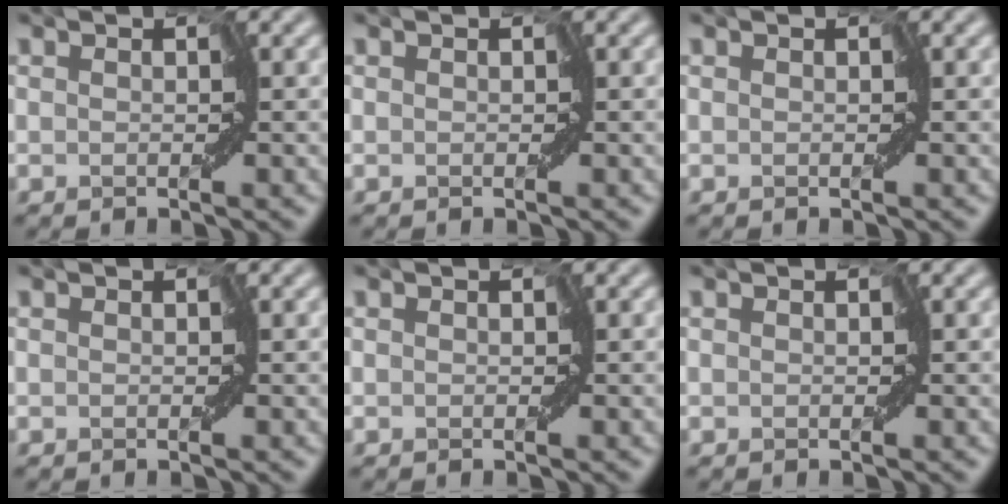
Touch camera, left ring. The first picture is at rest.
{"total": 0.0}
{"total": 0.0}
{"total": 0.0}
{"total": 0.0}
{"total": 0.0}